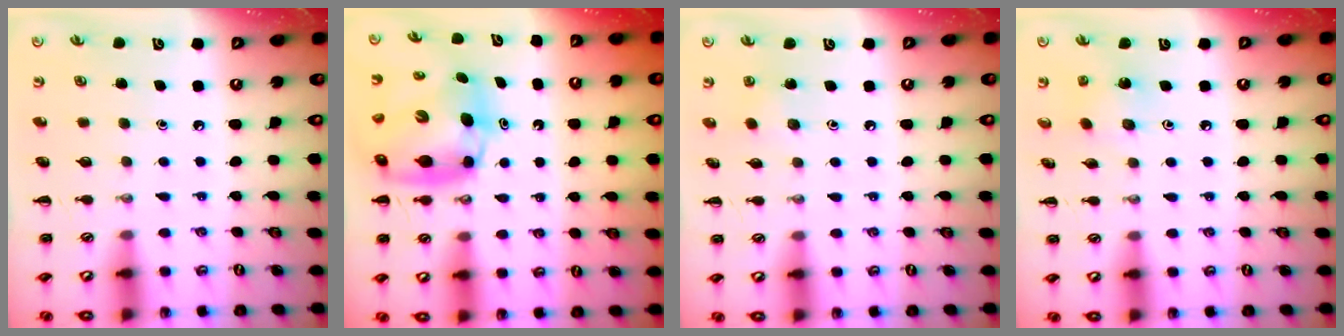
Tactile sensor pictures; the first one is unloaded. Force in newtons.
{"total": 8.4, "press": 8.1, "slide": 2.3}
{"total": 3.0, "press": 2.9, "slide": 0.9}
{"total": 2.4, "press": 2.2, "slide": 0.8}